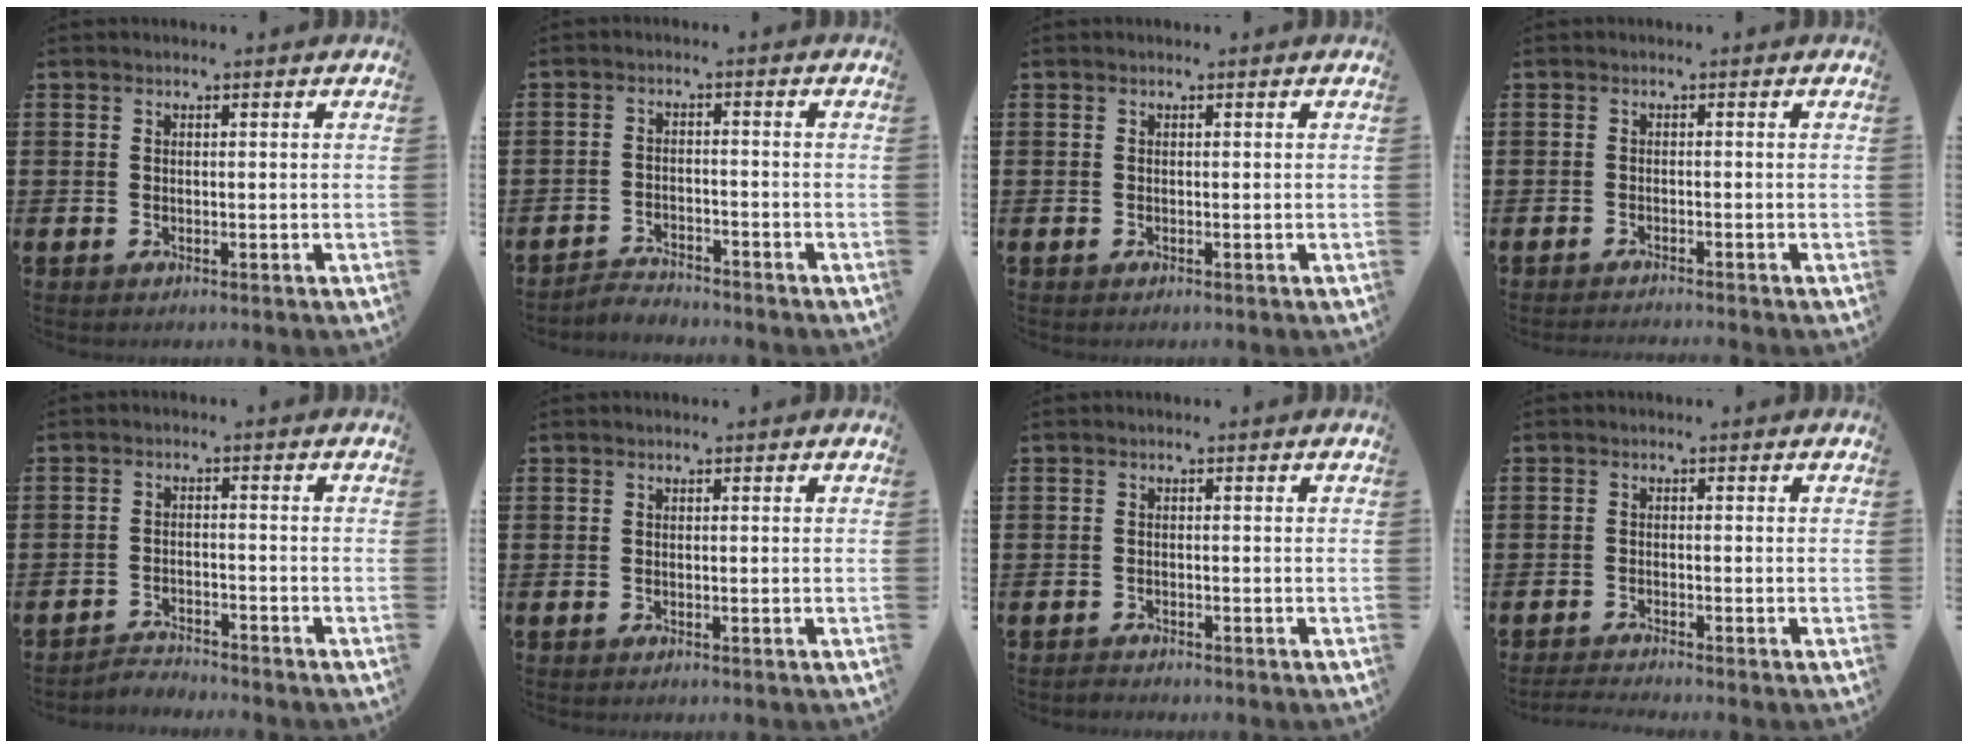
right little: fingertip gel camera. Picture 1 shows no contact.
{"total": 2.5, "force": [-2.5, 0.2, -0.2], "torque": [-0.003, 0.003, -0.054]}
{"total": 0.0}
{"total": 0.9, "force": [-0.8, -0.2, 0.1], "torque": [-0.001, -0.002, -0.017]}
{"total": 2.4, "force": [-2.4, 0.0, -0.3], "torque": [-0.003, 0.003, -0.054]}
{"total": 0.0}
{"total": 0.7, "force": [-0.7, 0.1, -0.2], "torque": [0.001, -0.004, -0.015]}
{"total": 0.9, "force": [-0.9, -0.1, 0.3], "torque": [-0.005, -0.001, -0.017]}